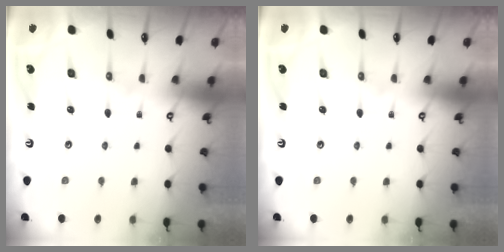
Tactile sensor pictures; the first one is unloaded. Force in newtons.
{"total": 0.0}